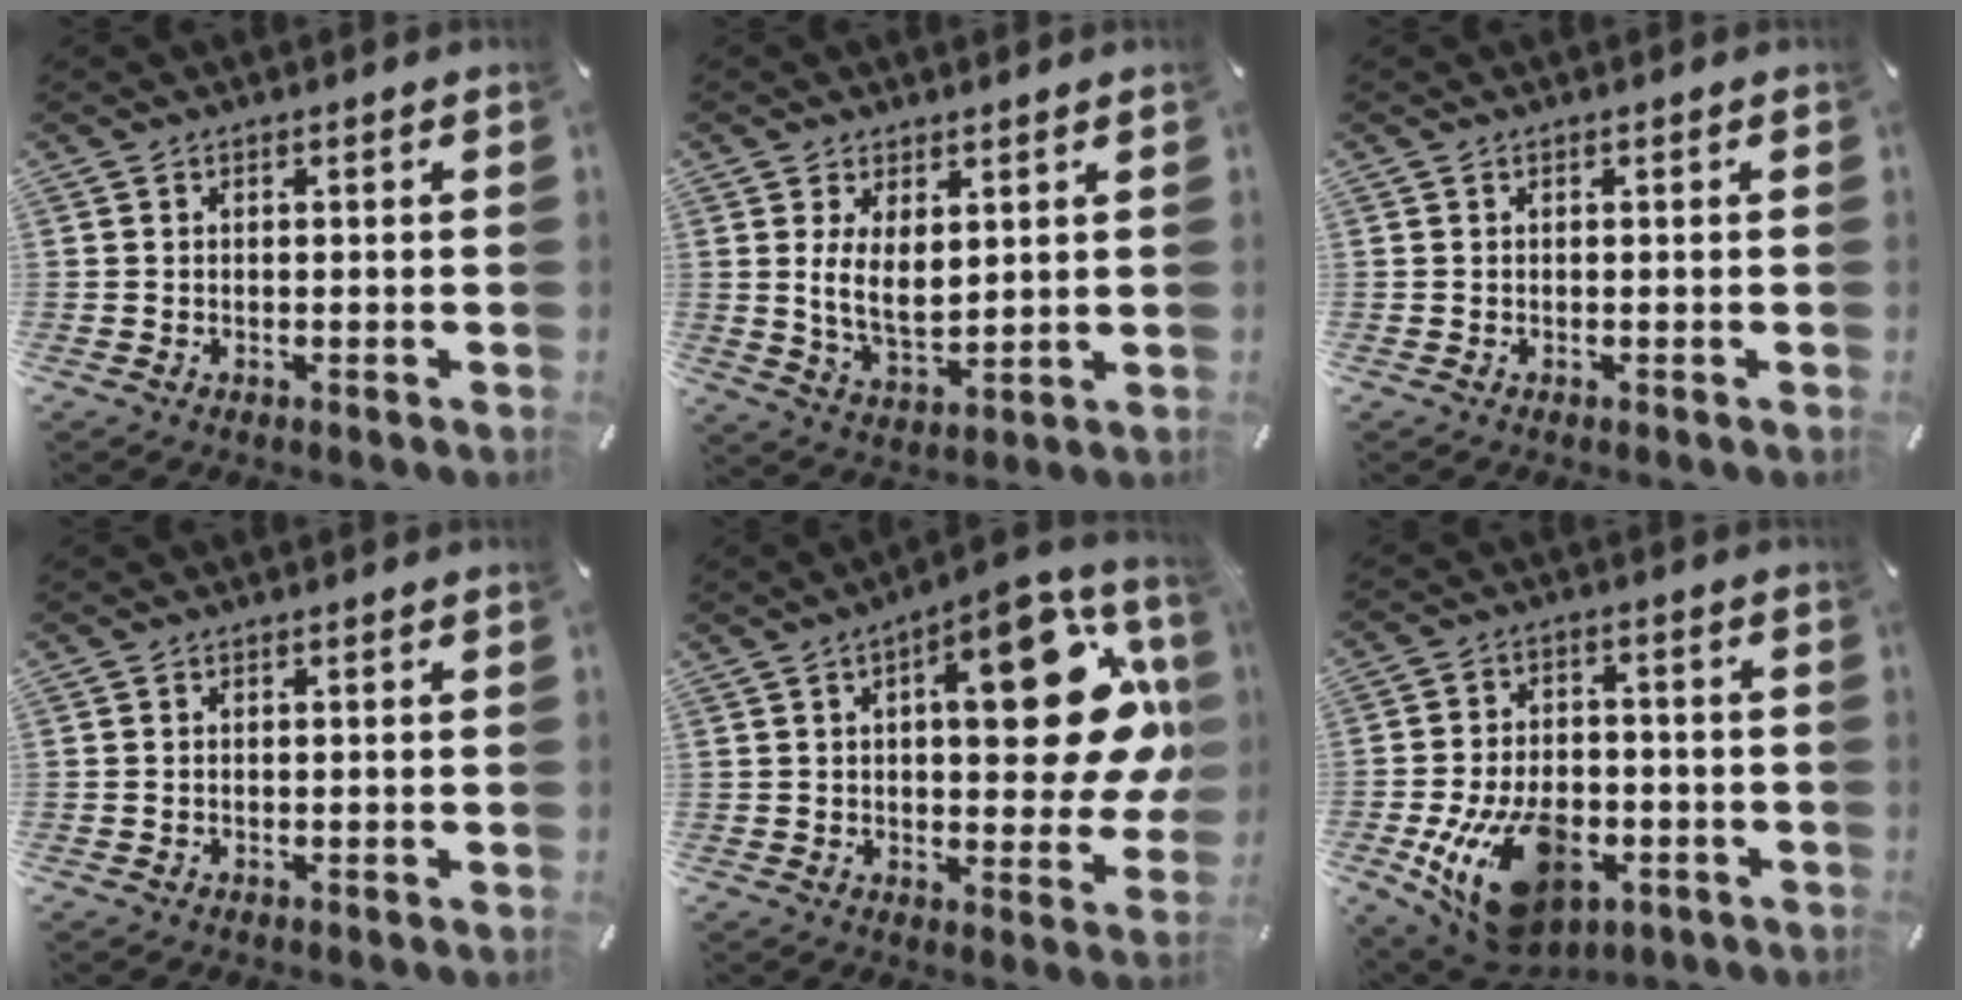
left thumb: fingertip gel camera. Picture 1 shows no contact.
{"total": 8.1, "force": [2.4, 4.6, 6.3], "torque": [-0.126, -0.009, 0.039]}
{"total": 0.0}
{"total": 0.0}
{"total": 22.1, "force": [5.9, 9.8, 18.9], "torque": [-0.221, -0.038, 0.084]}
{"total": 18.5, "force": [-6.4, 11.3, 13.1], "torque": [-0.233, 0.030, -0.096]}